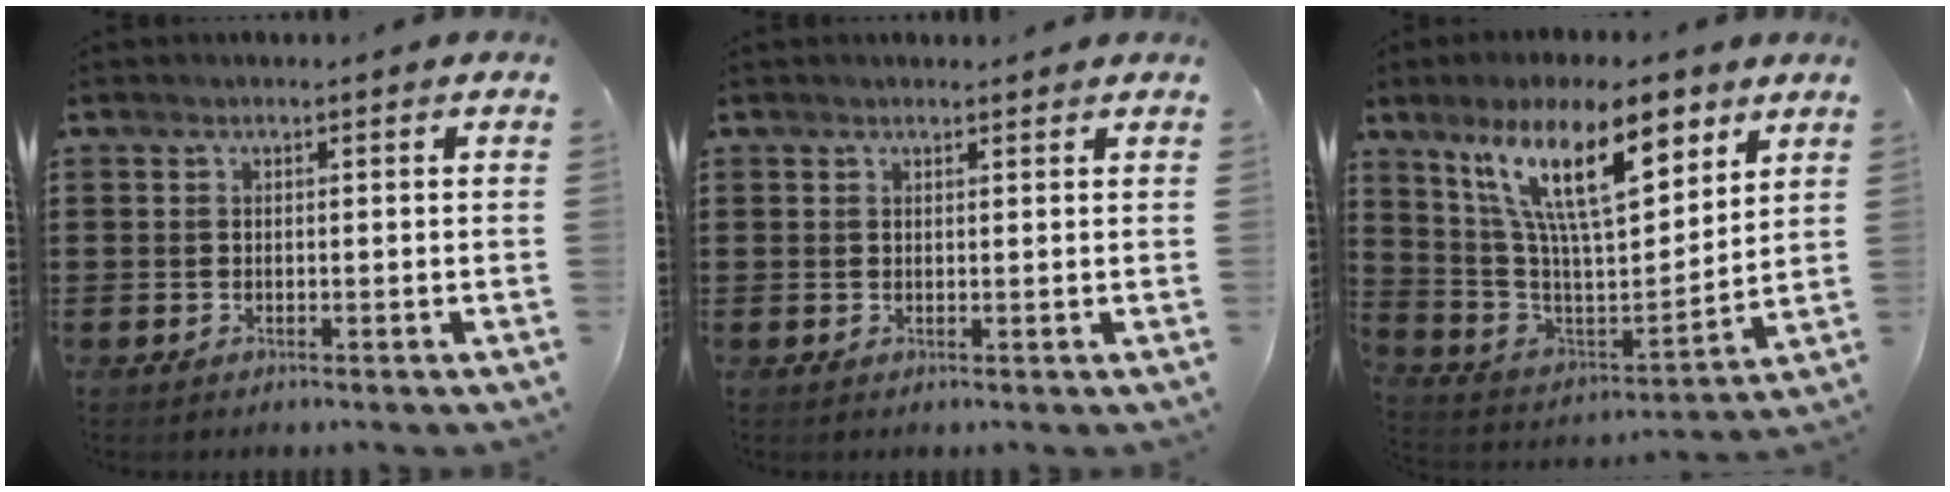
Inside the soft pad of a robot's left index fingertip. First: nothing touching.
{"total": 1.0, "force": [0.9, 0.1, 0.2], "torque": [-0.006, 0.000, 0.018]}
{"total": 17.4, "force": [10.1, 5.3, 13.2], "torque": [-0.272, -0.034, 0.168]}